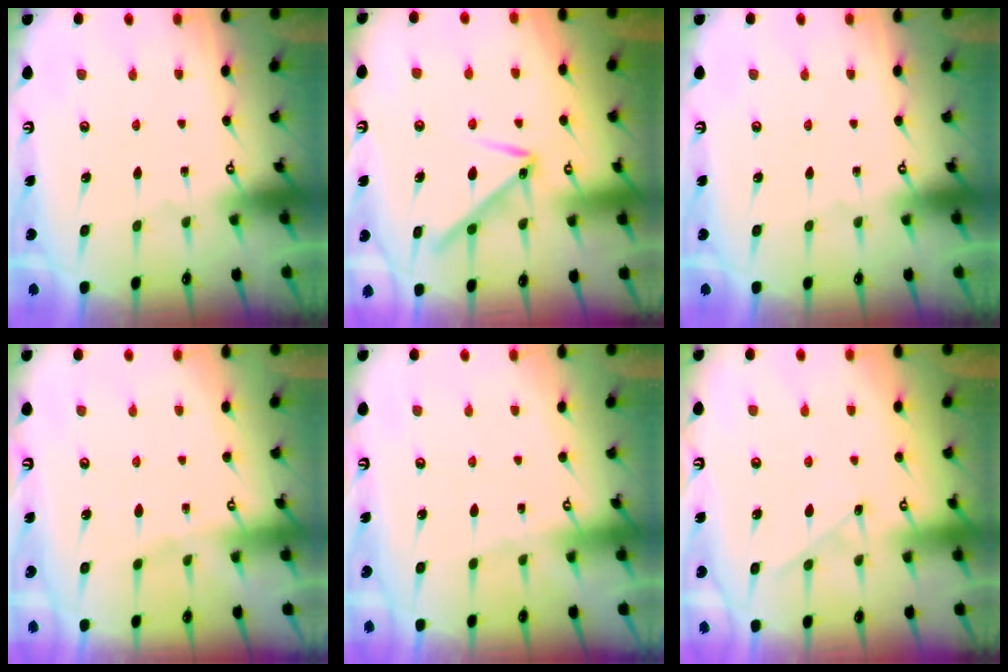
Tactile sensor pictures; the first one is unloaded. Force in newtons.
{"total": 9.8, "press": 9.8, "slide": 0.6}
{"total": 0.0}
{"total": 2.4, "press": 2.4, "slide": 0.4}
{"total": 1.9, "press": 1.8, "slide": 0.5}
{"total": 5.0, "press": 4.9, "slide": 0.7}